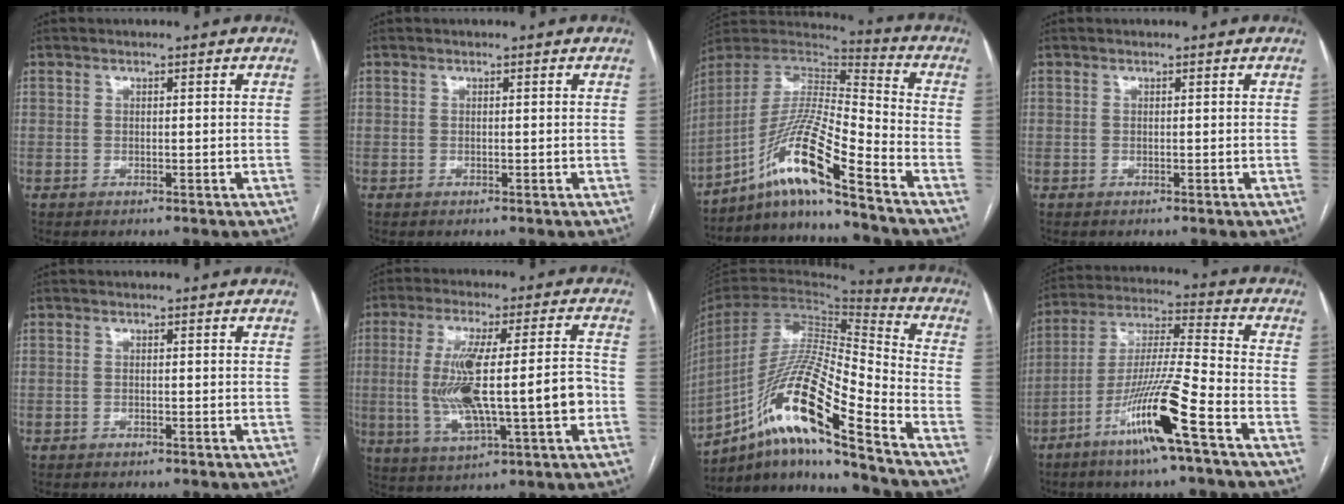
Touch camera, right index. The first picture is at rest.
{"total": 0.0}
{"total": 15.1, "force": [-10.5, -0.8, 10.8], "torque": [-0.213, 0.006, -0.192]}
{"total": 0.0}
{"total": 0.0}
{"total": 15.6, "force": [-1.7, 2.4, 15.3], "torque": [-0.282, 0.013, -0.019]}
{"total": 19.7, "force": [-12.4, 0.3, 15.4], "torque": [-0.315, -0.015, -0.229]}
{"total": 14.5, "force": [-7.6, -0.6, 12.4], "torque": [-0.246, -0.016, -0.144]}